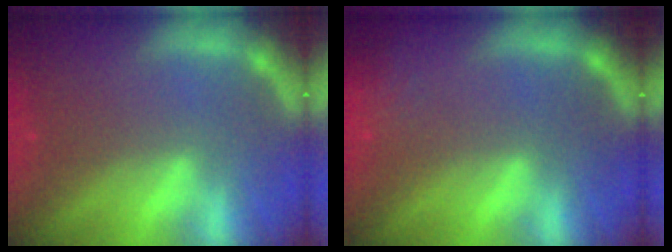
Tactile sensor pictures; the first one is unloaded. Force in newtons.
{"total": 2.4}